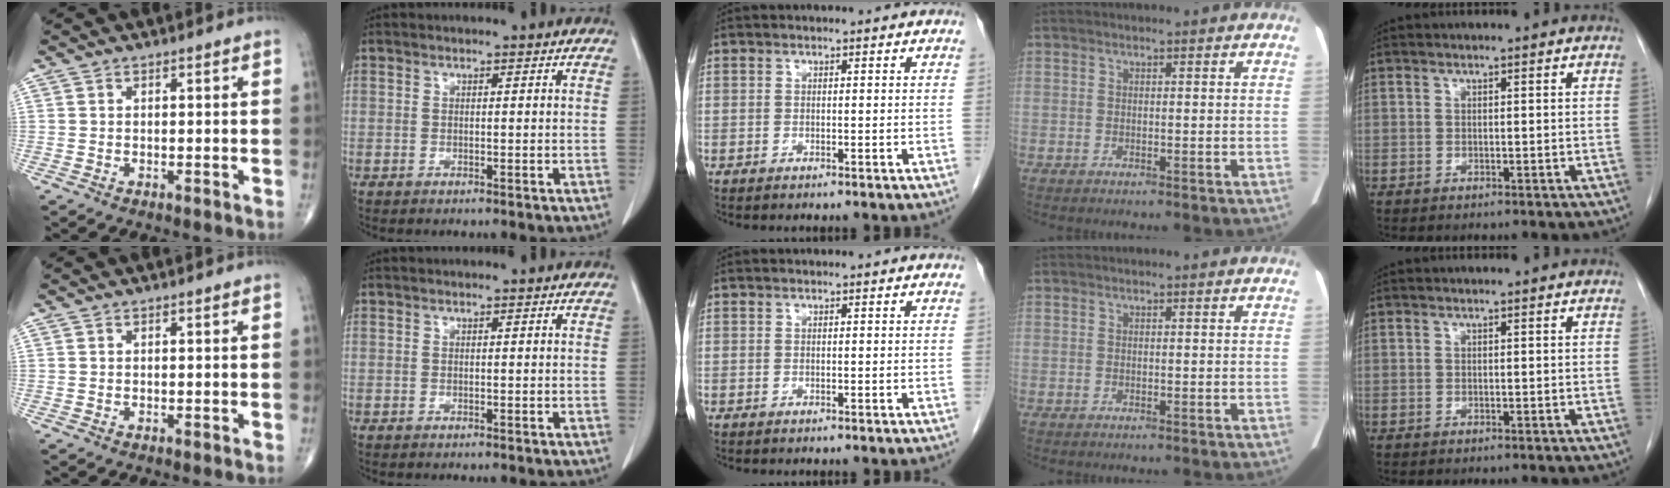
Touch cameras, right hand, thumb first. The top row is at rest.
{}